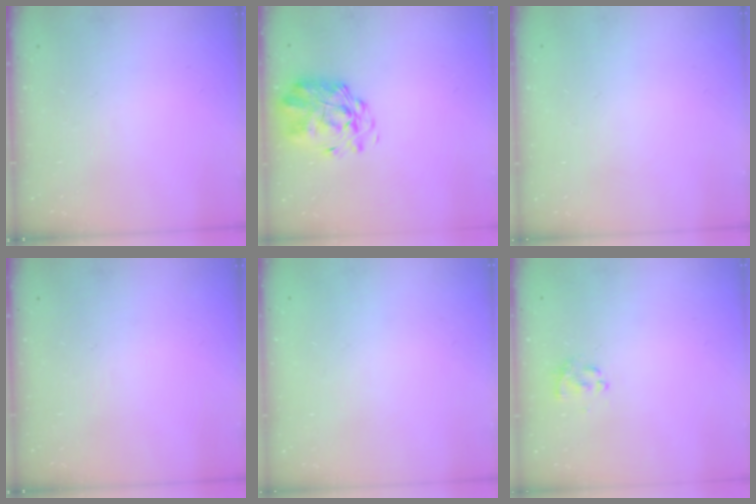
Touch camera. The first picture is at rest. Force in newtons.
{"total": 2.0, "press": 1.8, "slide": 0.9}
{"total": 1.9, "press": 1.9, "slide": 0.2}
{"total": 0.0}
{"total": 1.6, "press": 1.6, "slide": 0.1}
{"total": 1.4, "press": 1.3, "slide": 0.6}